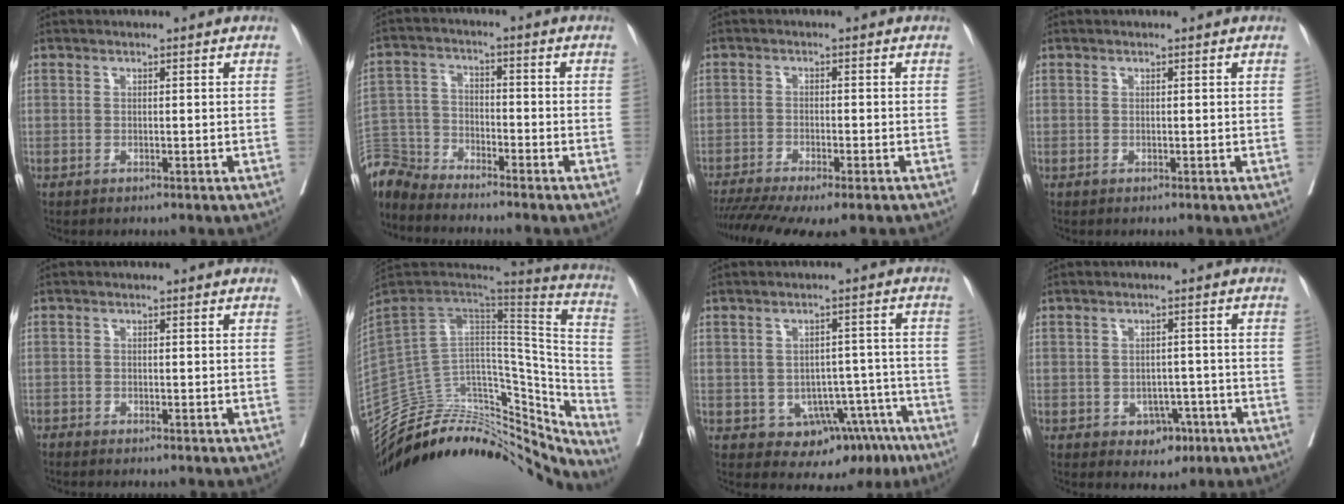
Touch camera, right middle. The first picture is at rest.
{"total": 6.7, "force": [-6.7, 0.2, -0.3], "torque": [0.006, 0.004, -0.134]}
{"total": 10.7, "force": [-8.6, 1.3, 6.3], "torque": [-0.102, -0.012, -0.133]}
{"total": 0.0}
{"total": 1.5, "force": [-1.4, 0.0, 0.4], "torque": [-0.005, 0.001, -0.024]}
{"total": 37.2, "force": [-31.2, 14.2, 14.7], "torque": [-0.216, 0.019, -0.426]}
{"total": 8.8, "force": [-5.0, 6.0, 4.0], "torque": [-0.022, 0.028, -0.059]}
{"total": 3.9, "force": [-1.8, 2.9, 1.9], "torque": [-0.011, 0.009, -0.016]}